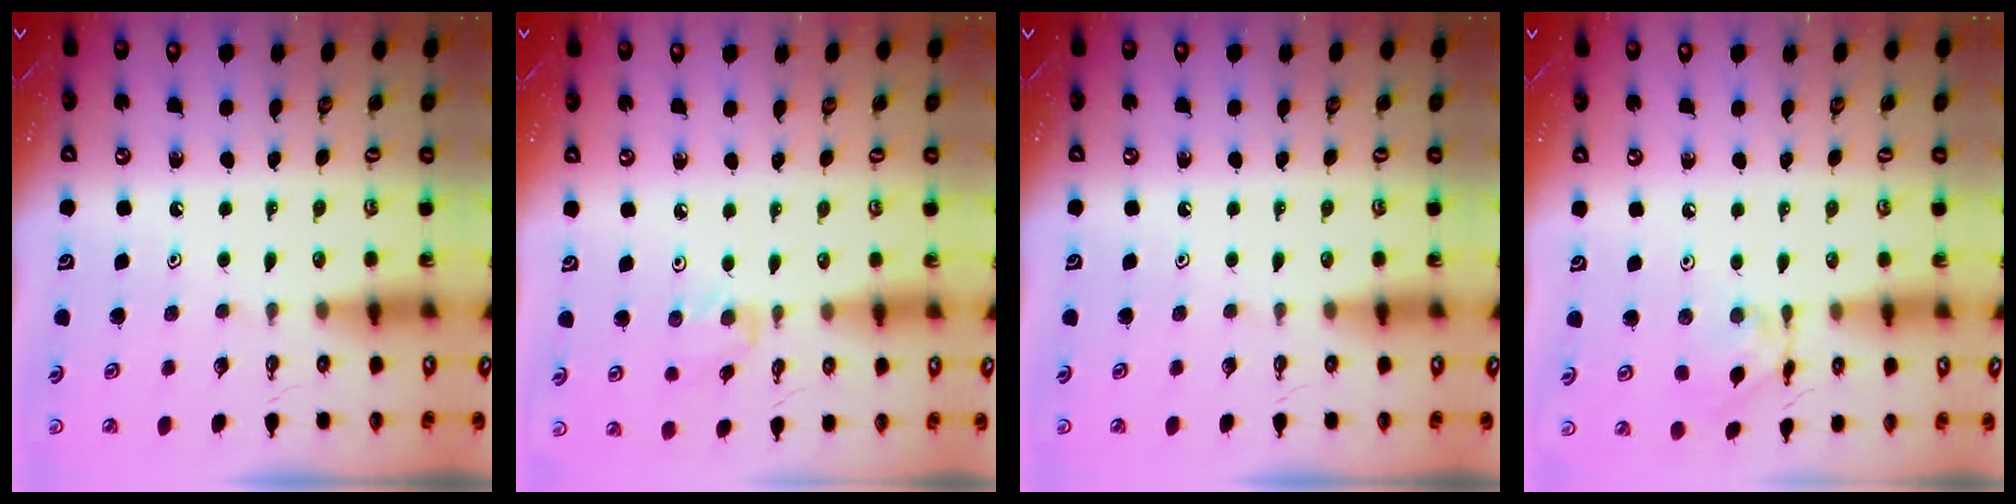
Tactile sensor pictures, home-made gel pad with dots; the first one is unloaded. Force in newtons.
{"total": 3.6, "press": 3.5, "slide": 0.5}
{"total": 0.0}
{"total": 5.6, "press": 5.6, "slide": 0.3}